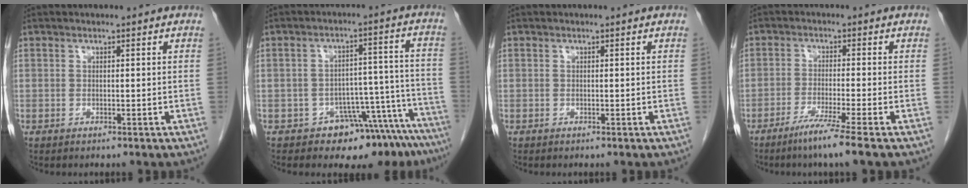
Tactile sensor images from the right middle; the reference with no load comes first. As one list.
[{"total": 10.9, "force": [-9.1, 4.6, 4.0], "torque": [-0.010, 0.056, -0.120]}, {"total": 0.0}, {"total": 6.0, "force": [-4.1, -1.6, 4.1], "torque": [-0.074, -0.018, -0.077]}]